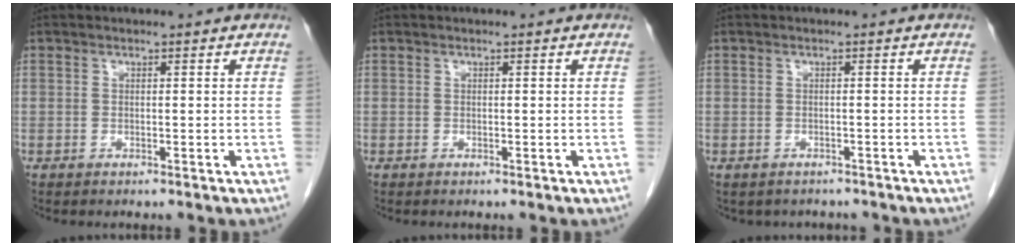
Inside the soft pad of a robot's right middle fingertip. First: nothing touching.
{"total": 0.0}
{"total": 3.4, "force": [-2.9, 1.8, 0.3], "torque": [-0.005, 0.007, -0.035]}